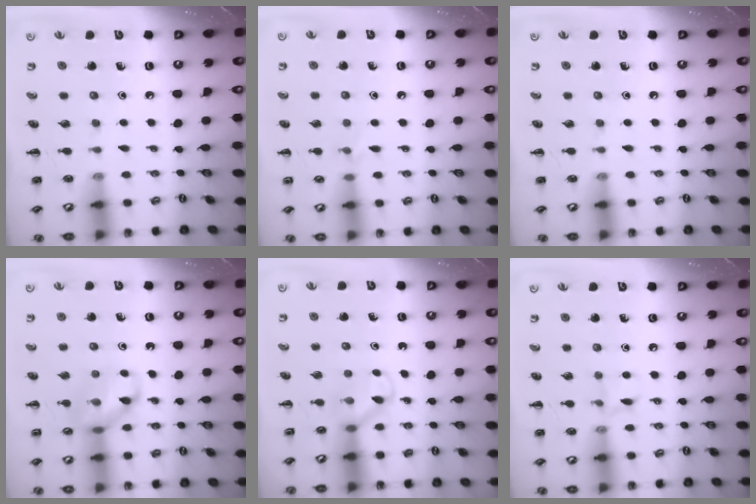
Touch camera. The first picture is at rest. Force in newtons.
{"total": 4.8, "press": 4.5, "slide": 1.7}
{"total": 0.0}
{"total": 12.8, "press": 12.7, "slide": 1.5}
{"total": 5.0, "press": 4.7, "slide": 1.7}
{"total": 5.1, "press": 4.8, "slide": 1.7}